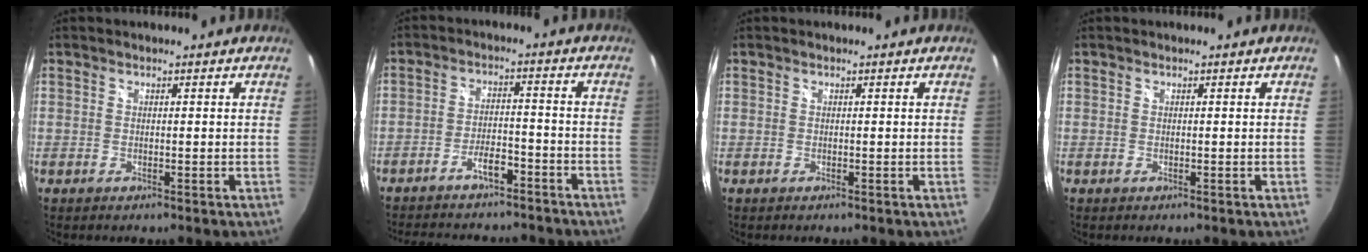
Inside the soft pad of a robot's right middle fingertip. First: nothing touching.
{"total": 12.5, "force": [-10.7, 3.9, 5.2], "torque": [-0.116, 0.011, -0.153]}
{"total": 0.0}
{"total": 0.0}